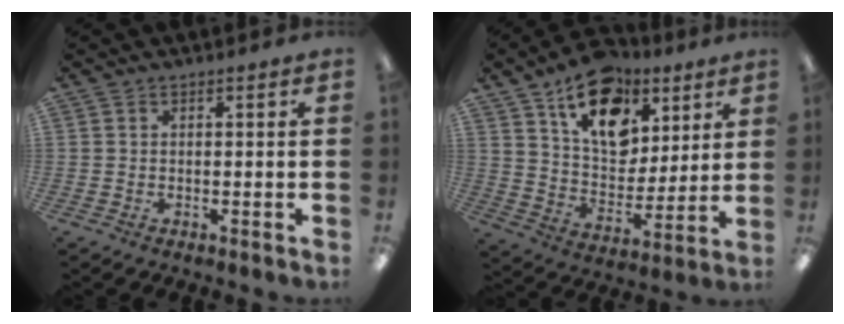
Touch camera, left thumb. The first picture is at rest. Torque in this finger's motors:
{"motor_torque": [0.37, 0.63, 1.34, -1.43, 0.12]}